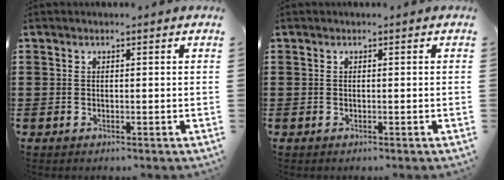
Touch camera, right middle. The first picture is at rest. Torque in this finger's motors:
{"motor_torque": [0.42, 0.02, 0.00, -0.01]}